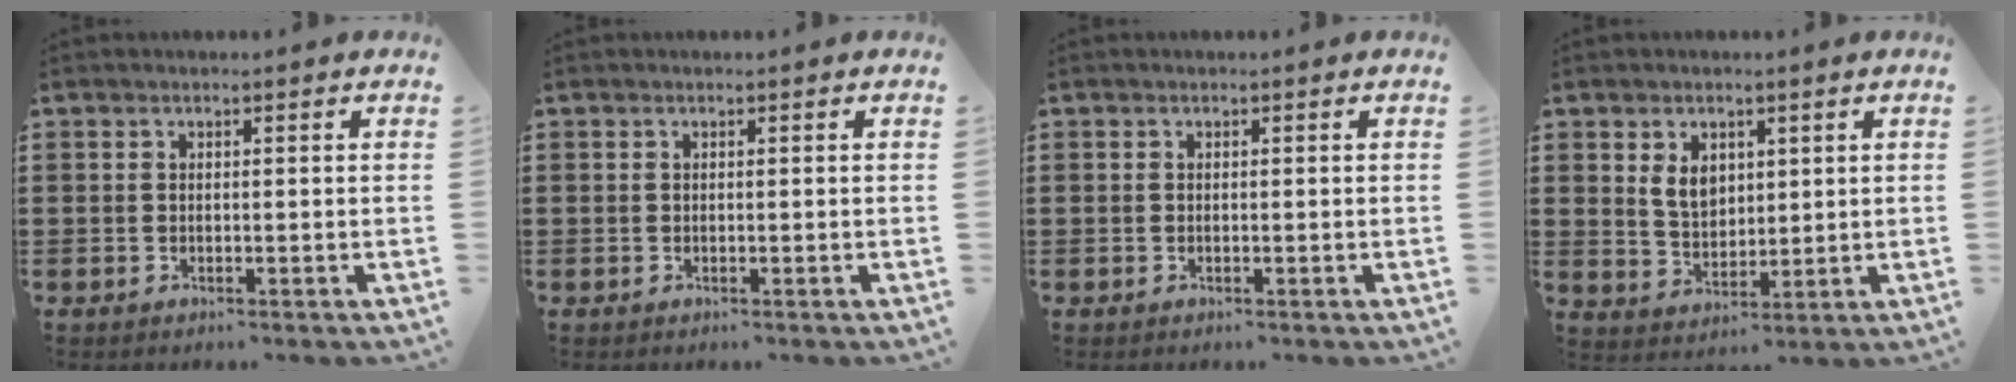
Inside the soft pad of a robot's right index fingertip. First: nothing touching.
{"total": 0.0}
{"total": 0.0}
{"total": 4.7, "force": [1.7, 3.3, 2.9], "torque": [-0.060, 0.006, 0.029]}